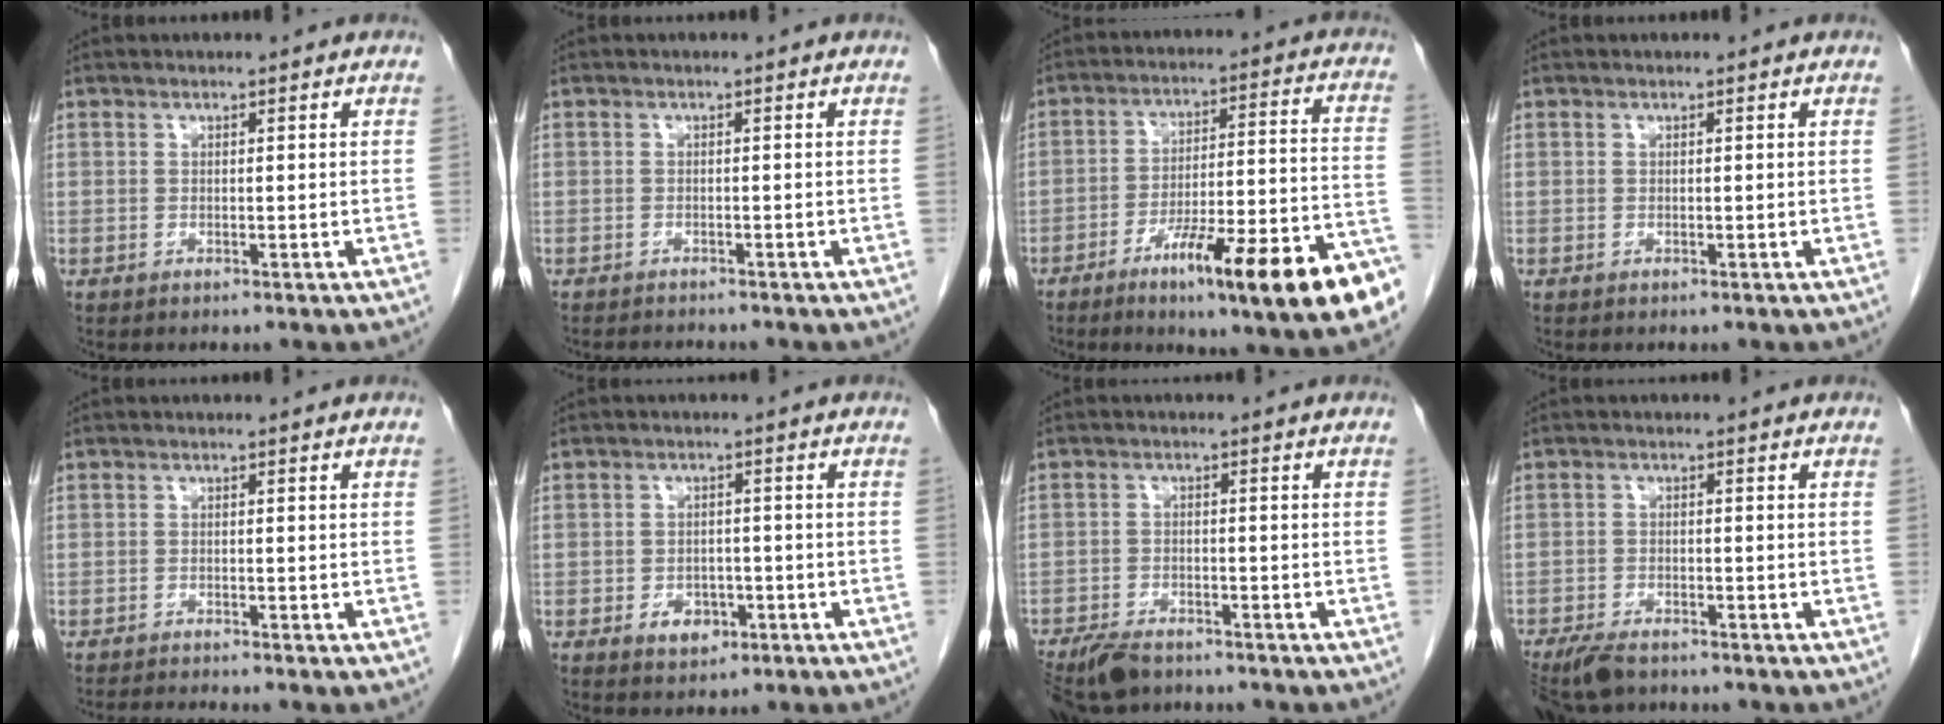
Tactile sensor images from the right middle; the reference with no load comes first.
{"total": 2.2, "force": [-2.2, 0.1, 0.5], "torque": [-0.011, -0.009, -0.030]}
{"total": 19.9, "force": [-11.3, 1.1, 16.4], "torque": [-0.186, -0.003, -0.168]}
{"total": 0.0}
{"total": 3.0, "force": [-2.7, -1.0, 0.7], "torque": [-0.017, -0.016, -0.046]}
{"total": 3.6, "force": [-1.6, 2.5, 2.0], "torque": [-0.030, 0.002, -0.016]}
{"total": 8.2, "force": [-6.7, 3.1, 3.5], "torque": [-0.057, -0.013, -0.112]}
{"total": 7.1, "force": [-5.8, 2.4, 3.3], "torque": [-0.055, -0.012, -0.097]}